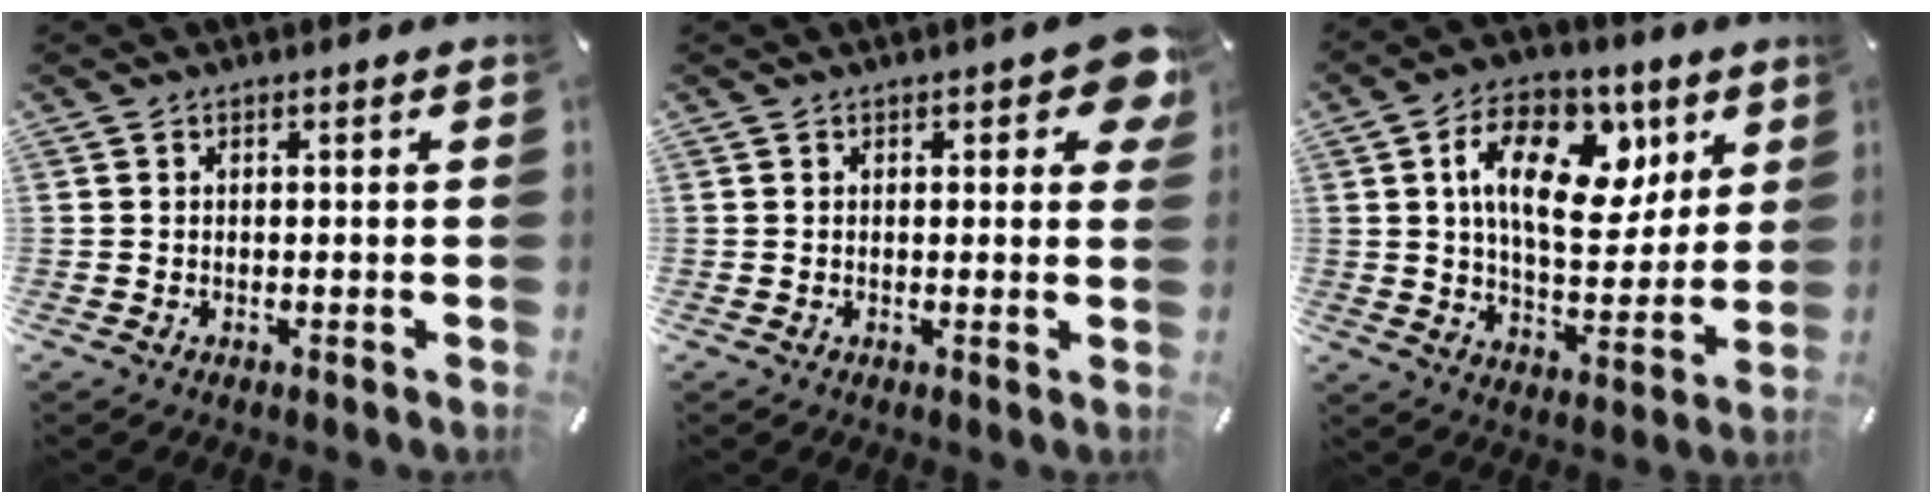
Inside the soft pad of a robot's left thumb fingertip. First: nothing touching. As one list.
[{"total": 5.7, "force": [2.5, 2.6, 4.5], "torque": [-0.052, -0.008, 0.037]}, {"total": 18.6, "force": [6.9, 11.2, 13.2], "torque": [-0.206, -0.021, 0.117]}]